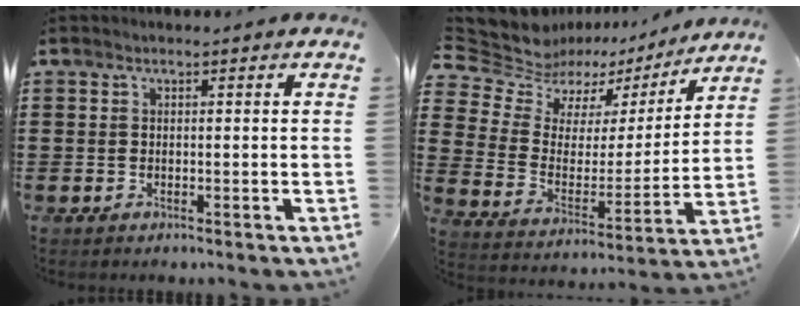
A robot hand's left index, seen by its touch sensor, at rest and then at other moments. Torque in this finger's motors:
{"motor_torque": [2.14, 0.00, 0.64, 0.10]}